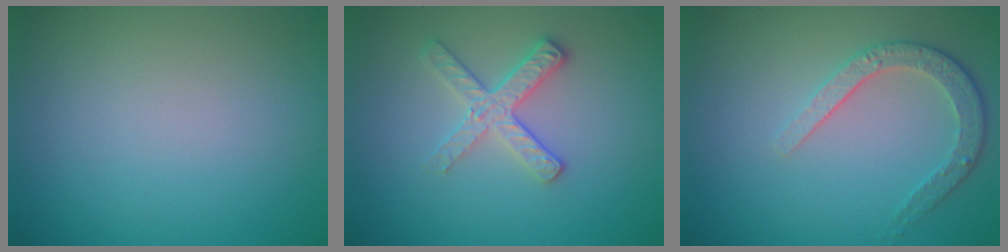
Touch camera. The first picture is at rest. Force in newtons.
{"total": 2.6, "press": 2.4, "slide": 0.9}
{"total": 2.9, "press": 2.5, "slide": 1.6}